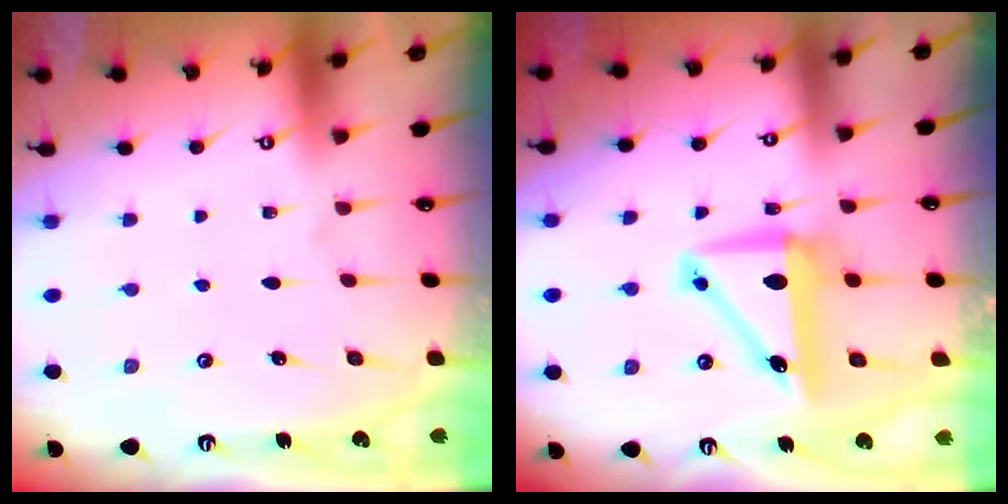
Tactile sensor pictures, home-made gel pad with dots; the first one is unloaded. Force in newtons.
{"total": 8.9, "press": 8.7, "slide": 2.0}